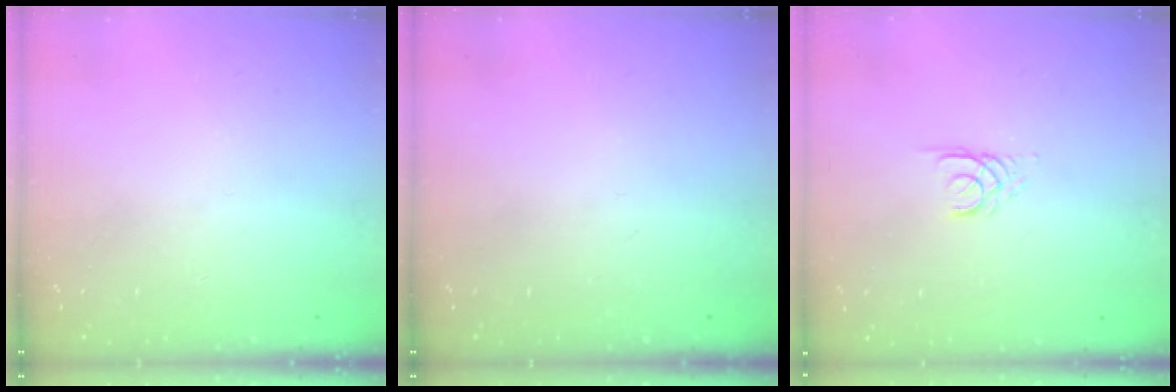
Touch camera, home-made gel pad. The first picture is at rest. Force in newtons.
{"total": 0.0}
{"total": 2.6, "press": 2.6, "slide": 0.3}